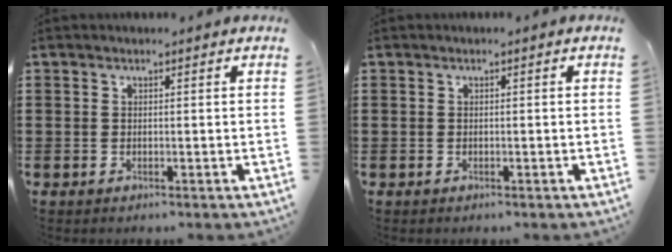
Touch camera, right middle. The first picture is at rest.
{"total": 0.0}